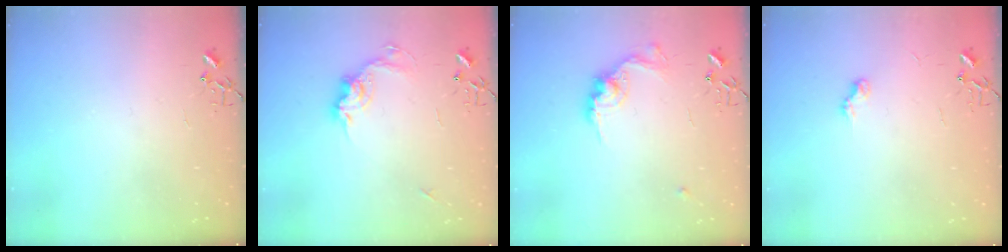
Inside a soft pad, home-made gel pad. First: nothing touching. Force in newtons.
{"total": 10.8, "press": 10.8, "slide": 0.5}
{"total": 12.9, "press": 12.9, "slide": 0.9}
{"total": 7.1, "press": 7.1, "slide": 0.5}